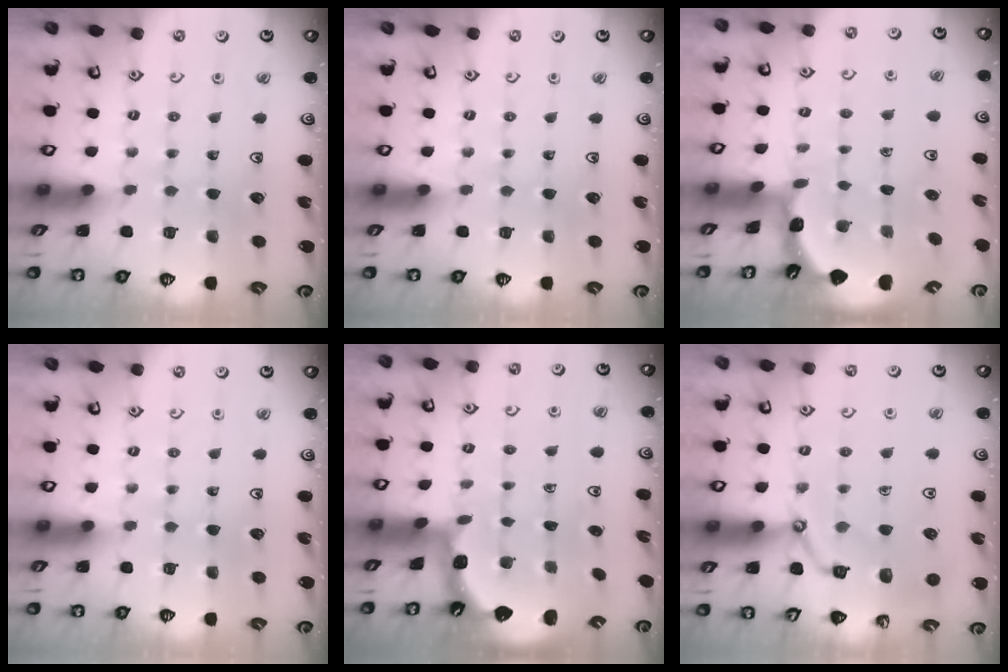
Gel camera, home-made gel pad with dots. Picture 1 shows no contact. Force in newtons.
{"total": 0.0}
{"total": 1.7, "press": 1.7, "slide": 0.1}
{"total": 0.0}
{"total": 1.4, "press": 1.3, "slide": 0.1}
{"total": 6.9, "press": 6.9, "slide": 0.4}